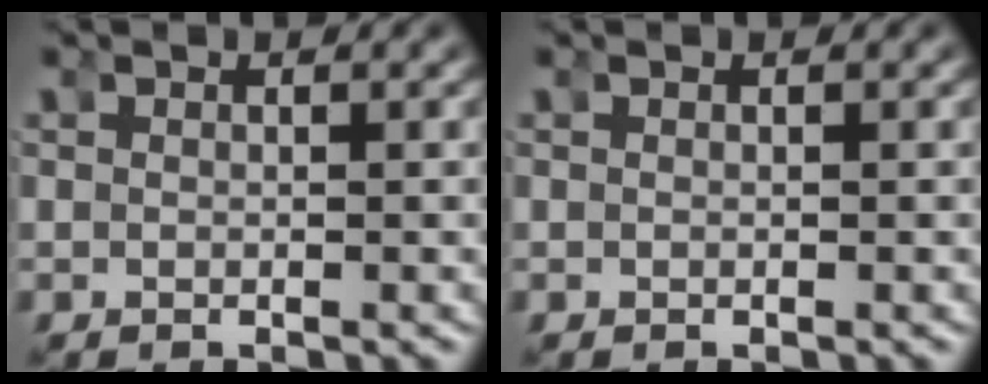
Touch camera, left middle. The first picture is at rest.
{"total": 0.0}